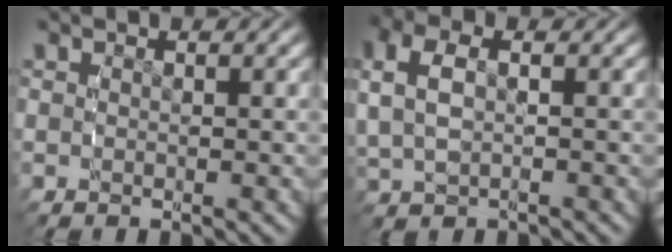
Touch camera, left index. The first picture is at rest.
{"total": 4.2, "force": [0.9, 2.7, 3.2], "torque": [-0.079, -0.002, 0.024]}